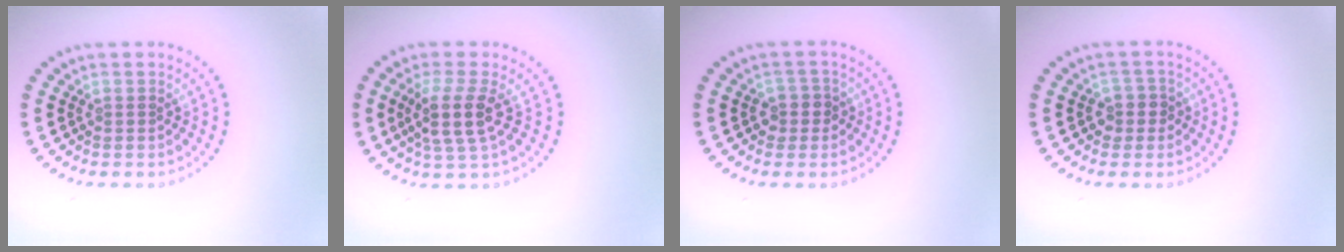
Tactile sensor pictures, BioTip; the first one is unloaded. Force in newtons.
{"total": 3.7, "press": 2.9, "slide": 2.2}
{"total": 1.7, "press": 1.4, "slide": 0.9}
{"total": 1.7, "press": 1.4, "slide": 0.9}